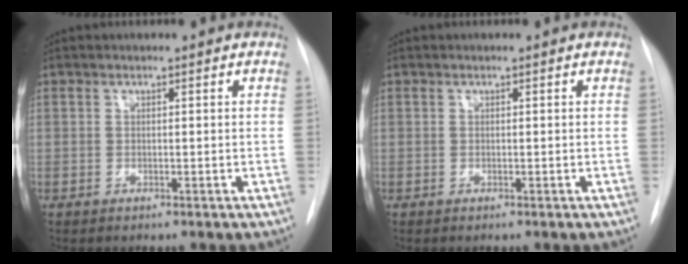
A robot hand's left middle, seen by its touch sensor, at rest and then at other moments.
{"total": 0.0}